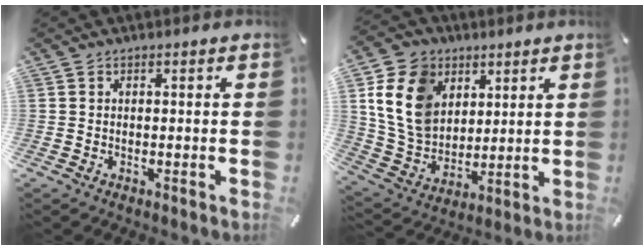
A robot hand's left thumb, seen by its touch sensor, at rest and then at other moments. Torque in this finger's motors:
{"motor_torque": [0.58, 0.58, 1.47, -1.30, 0.45]}